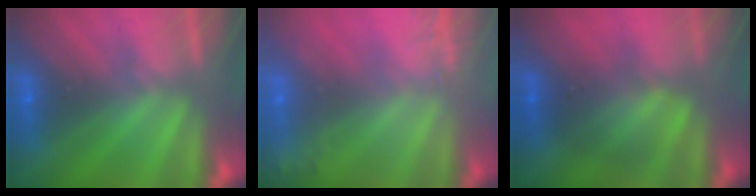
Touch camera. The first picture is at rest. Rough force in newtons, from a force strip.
{"total": 2.4}
{"total": 2.1}